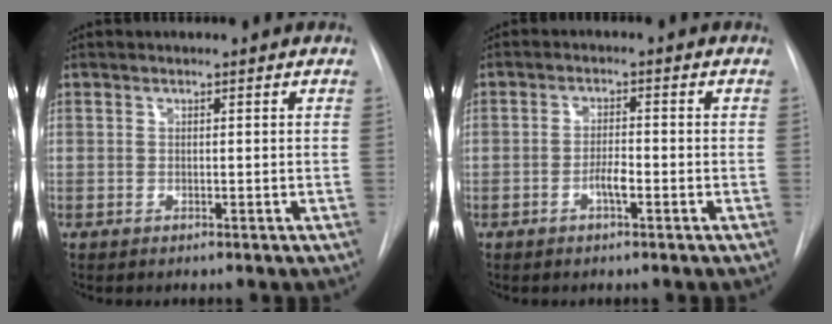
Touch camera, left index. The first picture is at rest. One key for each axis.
{"total": 2.4, "fx": -1.1, "fy": 0.4, "fz": 2.1, "tx": -0.035, "ty": 0.003, "tz": -0.021}